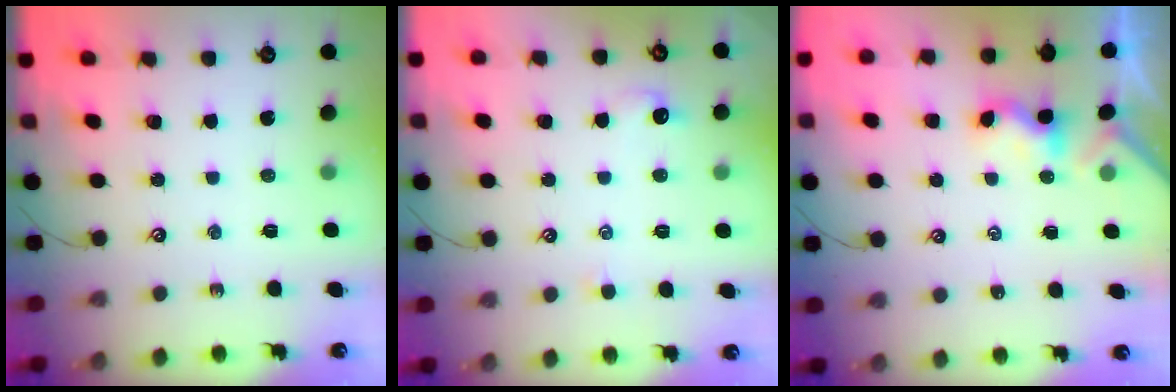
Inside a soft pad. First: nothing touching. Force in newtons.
{"total": 1.3, "press": 1.2, "slide": 0.4}
{"total": 1.6, "press": 1.5, "slide": 0.5}